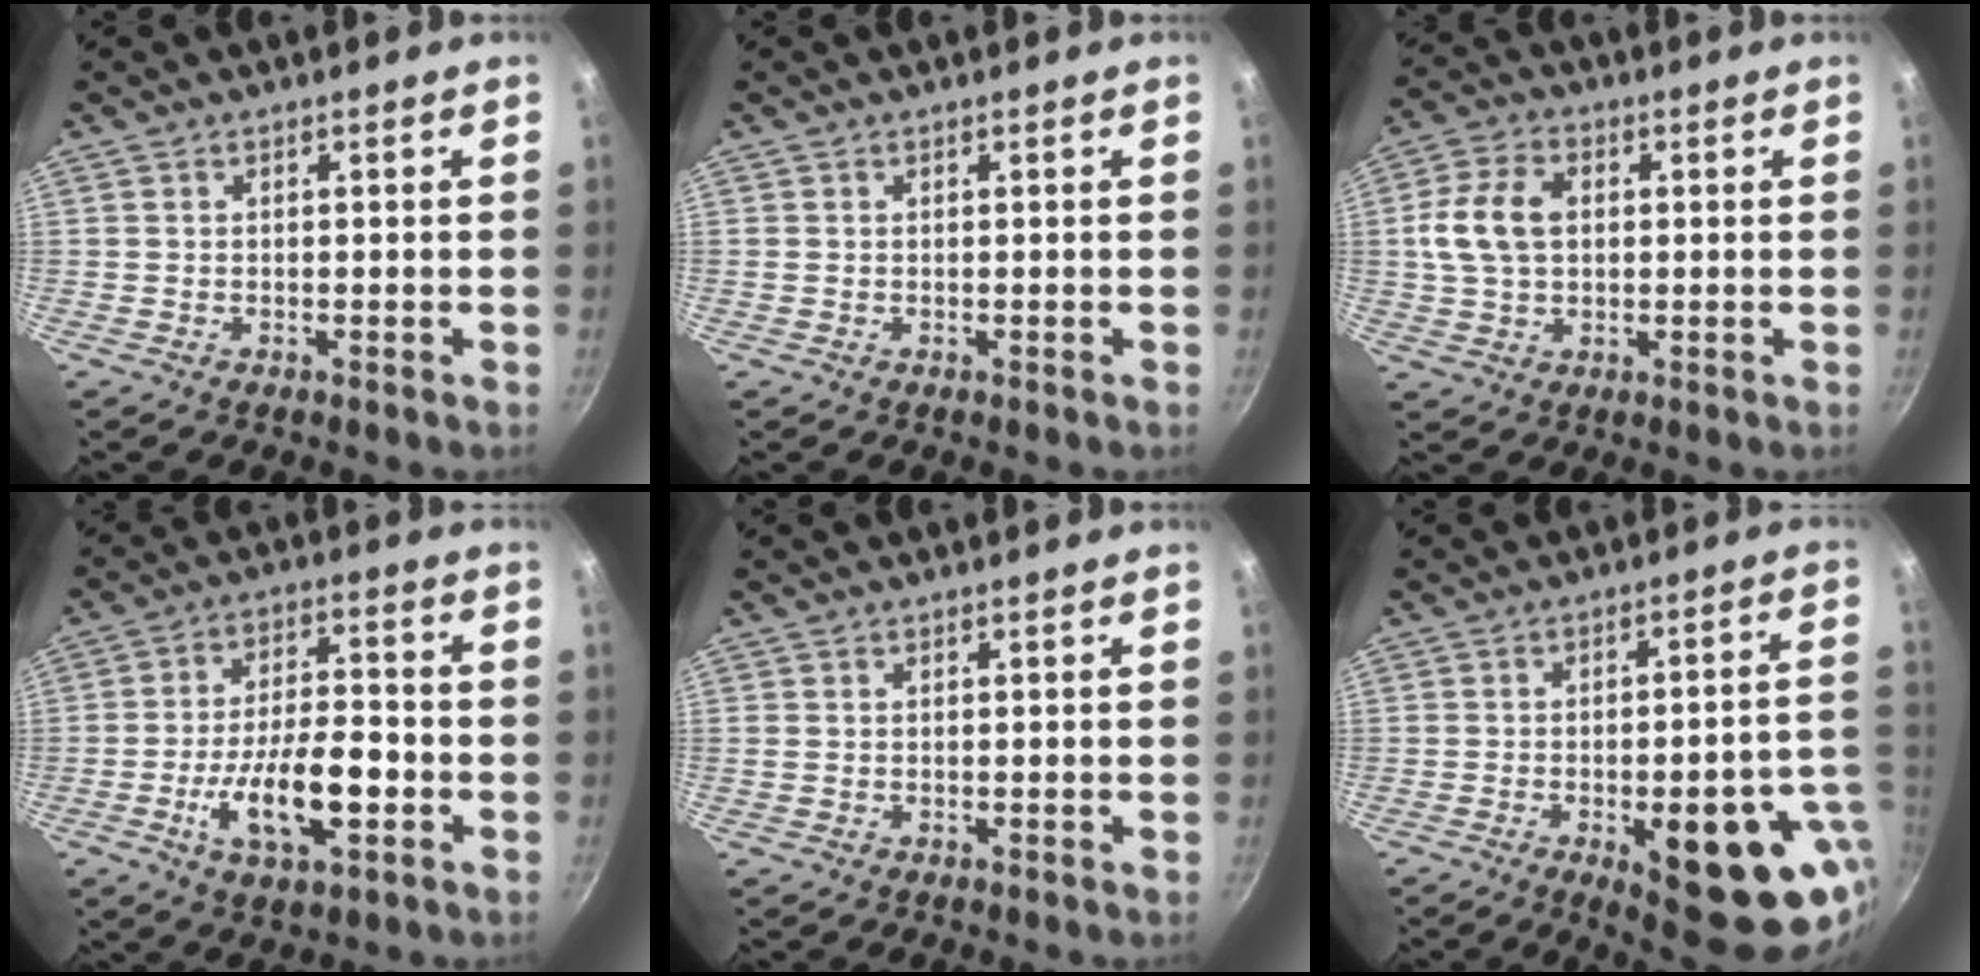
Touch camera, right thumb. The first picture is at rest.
{"total": 0.0}
{"total": 10.3, "force": [1.2, 7.1, 7.3], "torque": [-0.133, 0.016, 0.016]}
{"total": 14.2, "force": [-4.3, 6.1, 12.0], "torque": [-0.197, 0.031, -0.073]}
{"total": 0.5, "force": [0.0, 0.5, 0.2], "torque": [-0.005, 0.002, 0.001]}
{"total": 22.3, "force": [-7.0, 8.6, 19.4], "torque": [-0.191, 0.014, -0.082]}